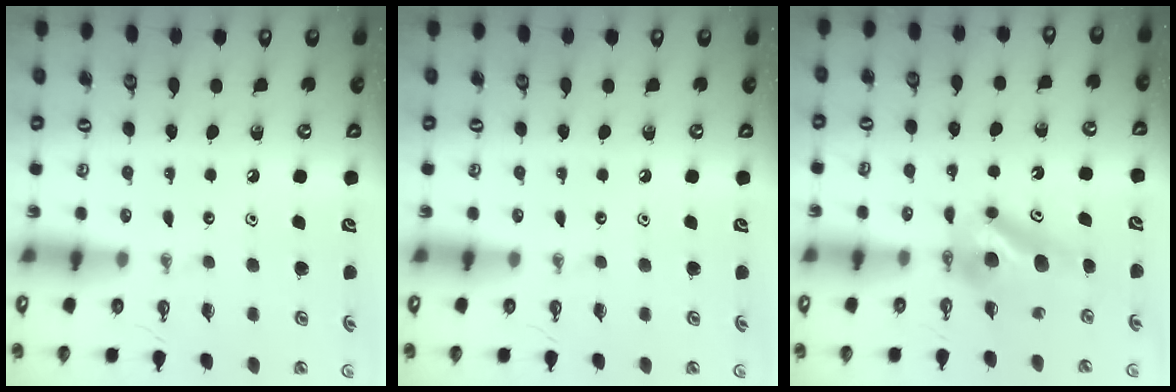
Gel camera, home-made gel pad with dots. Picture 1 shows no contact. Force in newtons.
{"total": 0.0}
{"total": 7.1, "press": 6.9, "slide": 1.5}